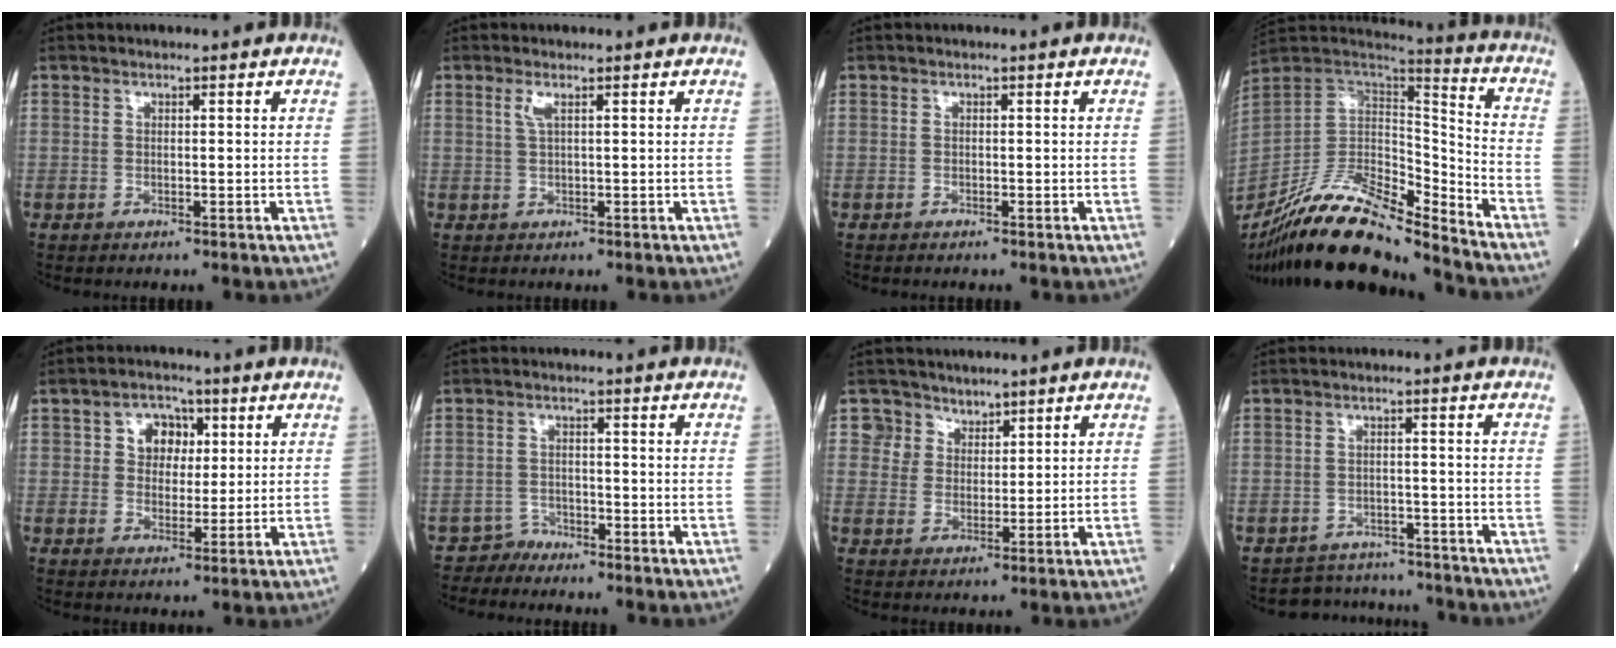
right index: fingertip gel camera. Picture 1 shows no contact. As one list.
[{"total": 1.6, "force": [0.8, 0.1, 1.4], "torque": [-0.039, 0.002, 0.016]}, {"total": 0.0}, {"total": 21.1, "force": [-17.4, 3.5, 11.3], "torque": [-0.241, 0.004, -0.321]}, {"total": 6.1, "force": [1.7, 5.0, 3.0], "torque": [-0.044, 0.018, 0.030]}, {"total": 6.2, "force": [-5.9, 1.3, -1.2], "torque": [0.015, 0.016, -0.111]}, {"total": 4.1, "force": [3.0, 2.7, -0.9], "torque": [0.030, -0.005, 0.049]}, {"total": 6.1, "force": [-5.4, 2.3, -1.3], "torque": [0.022, 0.028, -0.074]}]